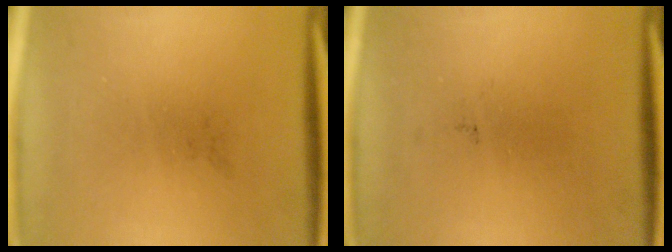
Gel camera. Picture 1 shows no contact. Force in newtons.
{"total": 0.0}